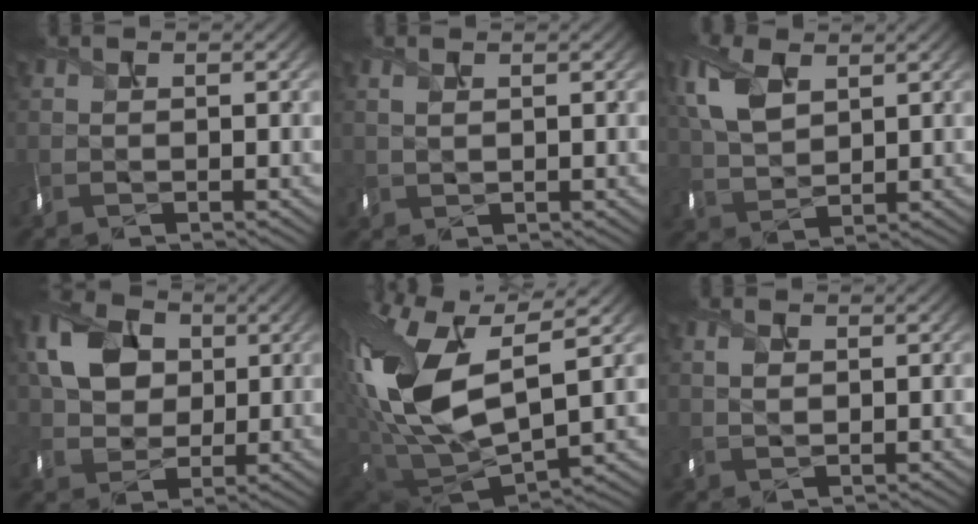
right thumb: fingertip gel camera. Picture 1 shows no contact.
{"total": 0.7, "force": [0.5, 0.4, 0.2], "torque": [-0.008, -0.008, 0.021]}
{"total": 6.6, "force": [2.7, 4.0, 4.5], "torque": [-0.130, 0.002, 0.060]}
{"total": 7.8, "force": [1.8, 6.4, 4.0], "torque": [-0.101, 0.003, 0.030]}
{"total": 18.3, "force": [3.1, 10.0, 15.0], "torque": [-0.344, -0.019, 0.072]}
{"total": 0.9, "force": [0.5, 0.6, 0.5], "torque": [-0.020, -0.006, 0.020]}